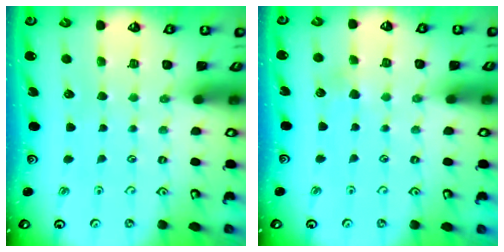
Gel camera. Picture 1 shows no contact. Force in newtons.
{"total": 3.0, "press": 3.0, "slide": 0.2}